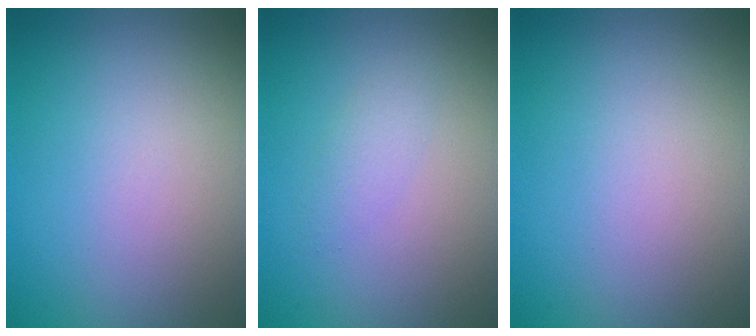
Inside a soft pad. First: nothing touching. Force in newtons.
{"total": 1.2, "press": 1.2, "slide": 0.1}
{"total": 0.0}